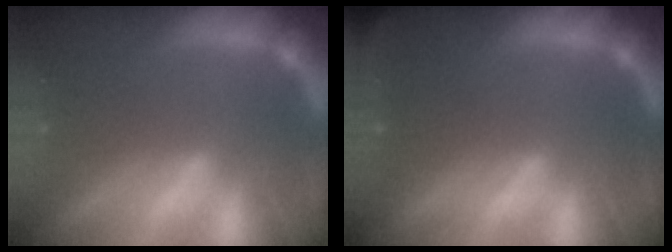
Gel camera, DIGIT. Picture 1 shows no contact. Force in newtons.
{"total": 2.9}